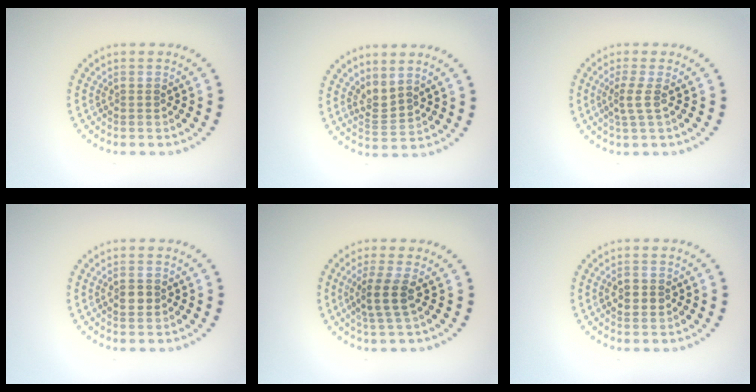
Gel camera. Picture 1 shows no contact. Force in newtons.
{"total": 2.1, "press": 1.4, "slide": 1.6}
{"total": 1.7, "press": 1.3, "slide": 1.0}
{"total": 1.5, "press": 1.5, "slide": 0.3}
{"total": 2.6, "press": 2.1, "slide": 1.6}
{"total": 1.6, "press": 1.6, "slide": 0.2}